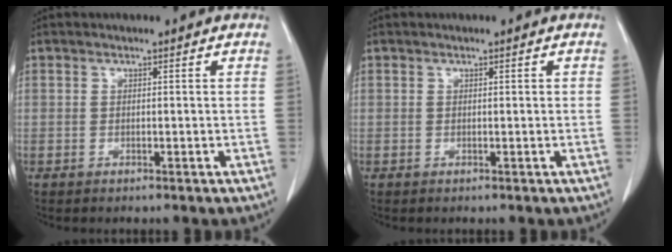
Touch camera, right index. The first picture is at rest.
{"total": 0.0}